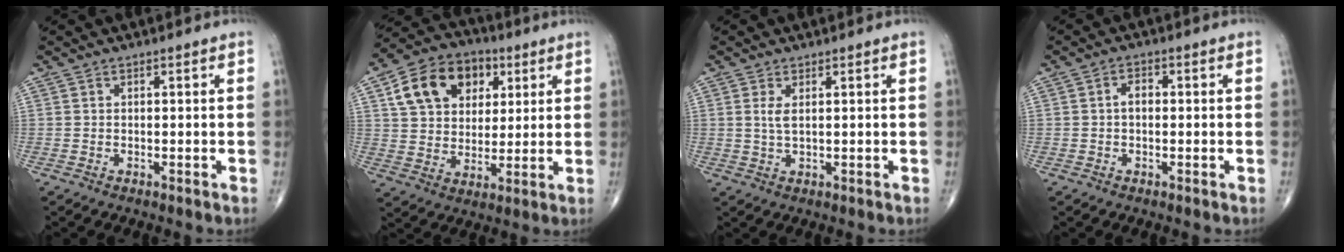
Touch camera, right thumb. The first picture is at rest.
{"total": 15.4, "force": [5.7, 11.3, 8.7], "torque": [-0.124, -0.001, 0.096]}
{"total": 2.4, "force": [0.7, 0.8, 2.2], "torque": [-0.046, -0.003, 0.018]}
{"total": 2.4, "force": [-0.1, 1.6, 1.9], "torque": [-0.023, 0.010, -0.007]}